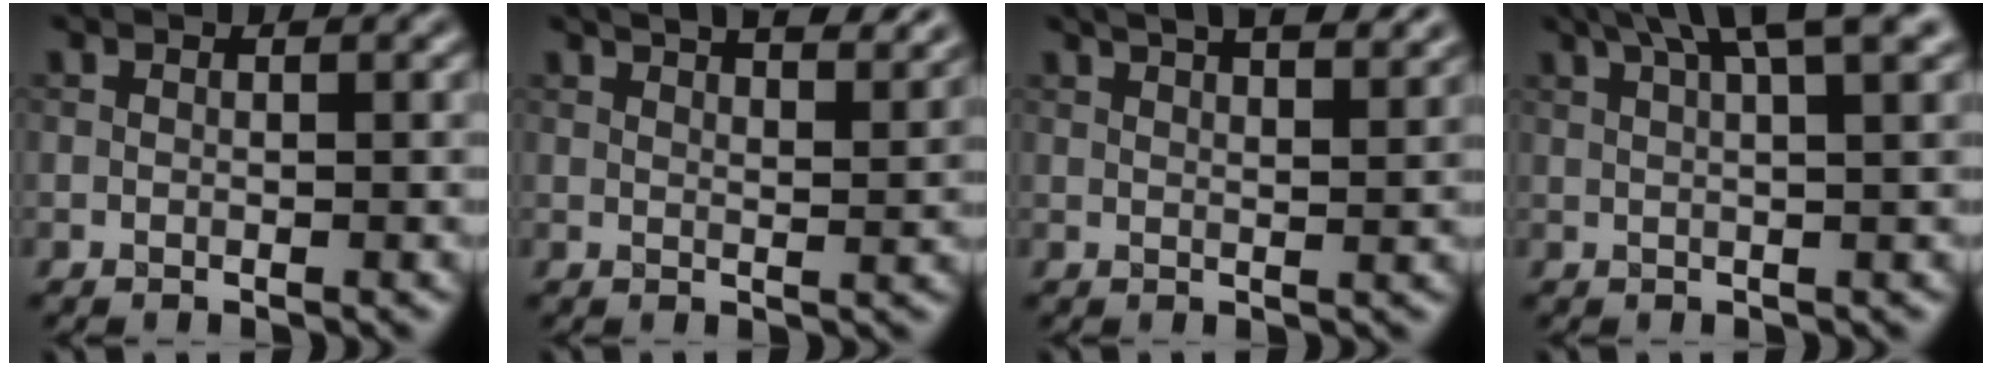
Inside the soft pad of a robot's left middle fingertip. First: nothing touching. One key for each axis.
{"total": 6.9, "fx": 5.1, "fy": 2.3, "fz": 4.0, "tx": -0.024, "ty": 0.030, "tz": 0.039}
{"total": 7.5, "fx": 5.2, "fy": 2.8, "fz": 4.7, "tx": -0.033, "ty": 0.040, "tz": 0.041}
{"total": 6.4, "fx": 3.7, "fy": 1.2, "fz": 5.1, "tx": -0.066, "ty": 0.023, "tz": 0.043}